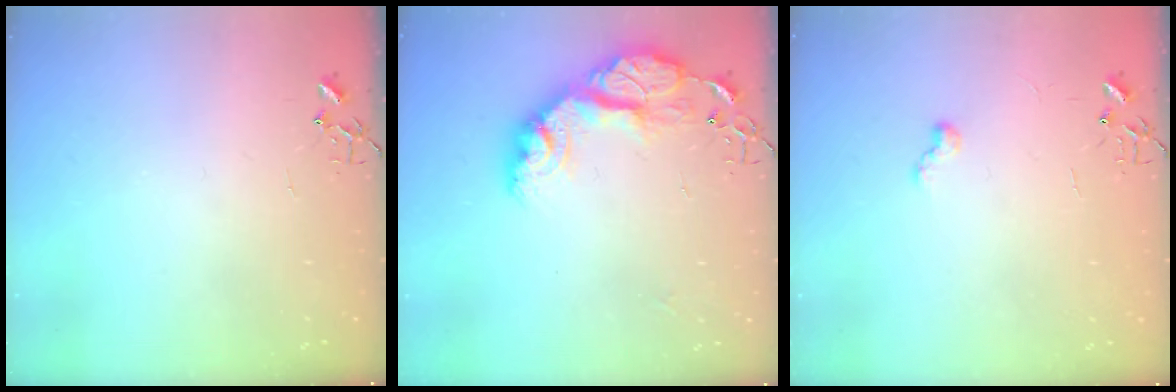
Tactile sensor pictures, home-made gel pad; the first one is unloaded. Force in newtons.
{"total": 17.4, "press": 17.4, "slide": 1.4}
{"total": 5.3, "press": 5.2, "slide": 0.6}